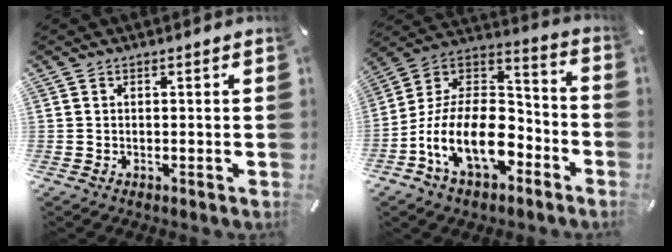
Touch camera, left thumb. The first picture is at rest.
{"total": 18.2, "force": [-7.8, 11.3, 11.9], "torque": [-0.245, 0.016, -0.139]}